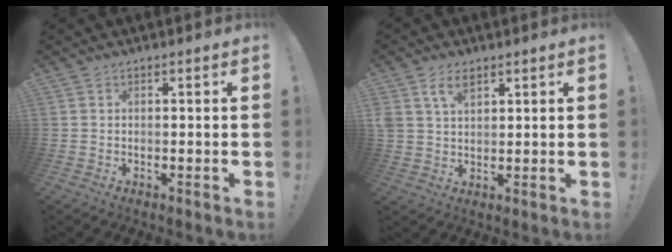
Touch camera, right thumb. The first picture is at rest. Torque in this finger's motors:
{"motor_torque": [0.98, 1.28, -0.01, 0.07, 0.01]}